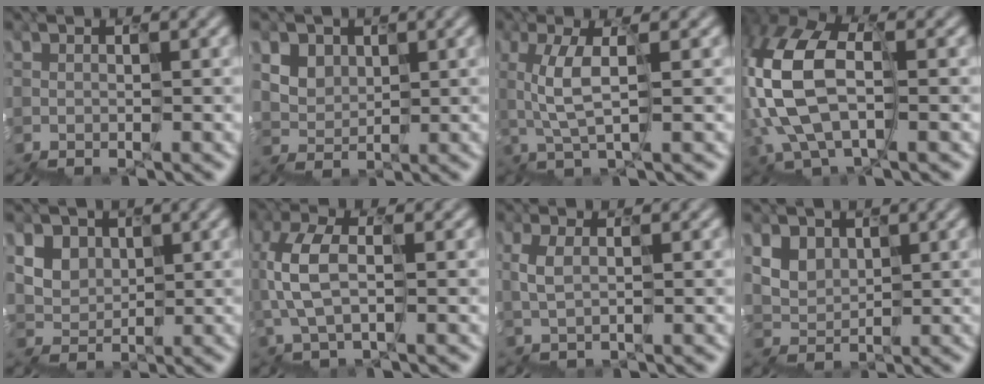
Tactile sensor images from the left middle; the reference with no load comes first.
{"total": 4.0, "force": [2.8, 2.6, -1.2], "torque": [-0.012, 0.014, 0.044]}
{"total": 1.5, "force": [0.2, 0.2, 1.5], "torque": [-0.065, -0.001, 0.001]}
{"total": 6.3, "force": [-0.5, 3.8, 5.0], "torque": [-0.173, 0.006, -0.018]}
{"total": 4.5, "force": [3.0, 3.3, -0.7], "torque": [-0.020, 0.016, 0.043]}
{"total": 2.0, "force": [0.5, 1.1, 1.5], "torque": [-0.085, 0.002, 0.006]}
{"total": 1.1, "force": [0.3, -0.4, -1.0], "torque": [-0.010, 0.005, 0.001]}
{"total": 3.0, "force": [2.1, 1.3, -1.7], "torque": [-0.001, 0.006, 0.034]}